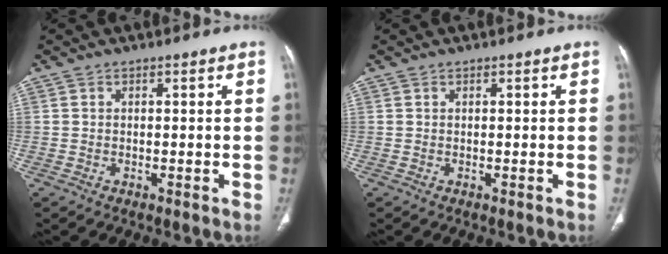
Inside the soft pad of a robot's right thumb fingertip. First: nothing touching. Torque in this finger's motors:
{"motor_torque": [-0.02, 0.02, -0.01, 0.01, 0.01]}